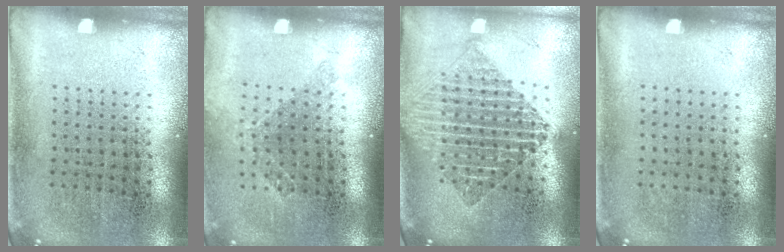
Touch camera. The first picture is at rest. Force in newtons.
{"total": 1.0, "press": 0.9, "slide": 0.5}
{"total": 2.0, "press": 1.7, "slide": 1.1}
{"total": 0.0}